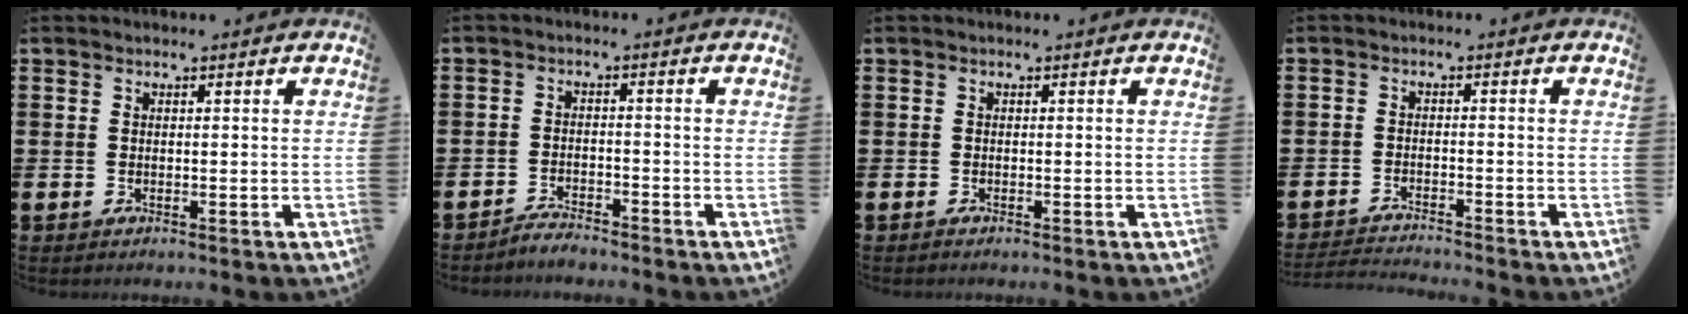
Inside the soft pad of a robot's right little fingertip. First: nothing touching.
{"total": 2.1, "force": [-2.1, 0.0, -0.2], "torque": [-0.003, 0.005, -0.044]}
{"total": 0.0}
{"total": 1.9, "force": [-1.8, -0.2, 0.1], "torque": [-0.003, 0.002, -0.038]}